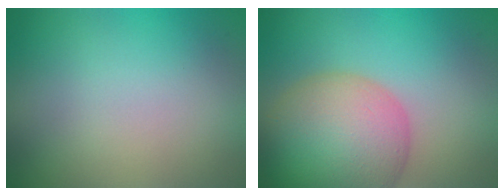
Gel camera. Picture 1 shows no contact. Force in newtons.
{"total": 11.4, "press": 11.3, "slide": 0.5}